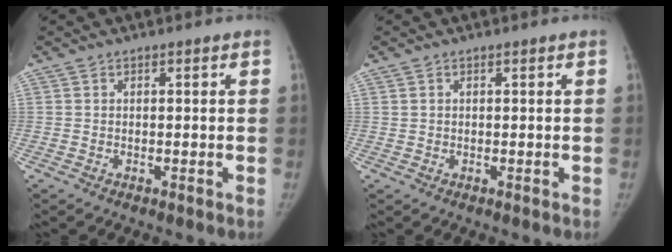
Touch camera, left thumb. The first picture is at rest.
{"total": 0.6, "force": [0.2, 0.5, 0.3], "torque": [-0.001, 0.001, 0.004]}